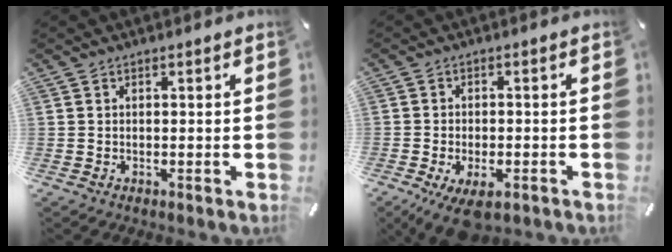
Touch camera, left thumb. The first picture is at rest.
{"total": 5.7, "force": [-2.8, 2.8, 4.1], "torque": [-0.082, 0.005, -0.048]}